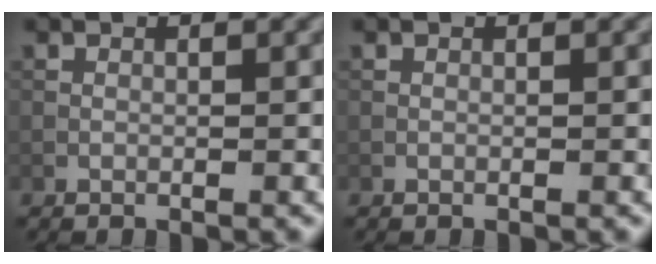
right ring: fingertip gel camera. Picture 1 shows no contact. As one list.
[{"total": 0.0}]